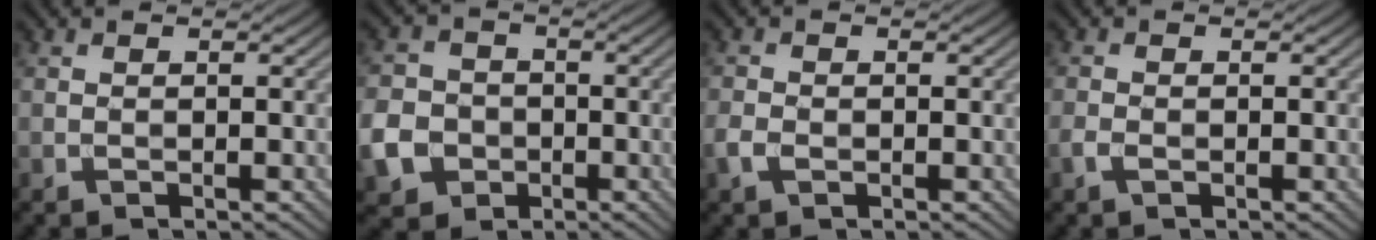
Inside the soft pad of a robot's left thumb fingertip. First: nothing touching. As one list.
[{"total": 6.3, "force": [-2.2, 5.4, 2.5], "torque": [-0.069, -0.011, -0.052]}, {"total": 2.0, "force": [-0.8, 1.4, 1.3], "torque": [-0.034, -0.003, -0.020]}, {"total": 1.4, "force": [-0.7, 0.7, 1.0], "torque": [-0.025, -0.002, -0.016]}]